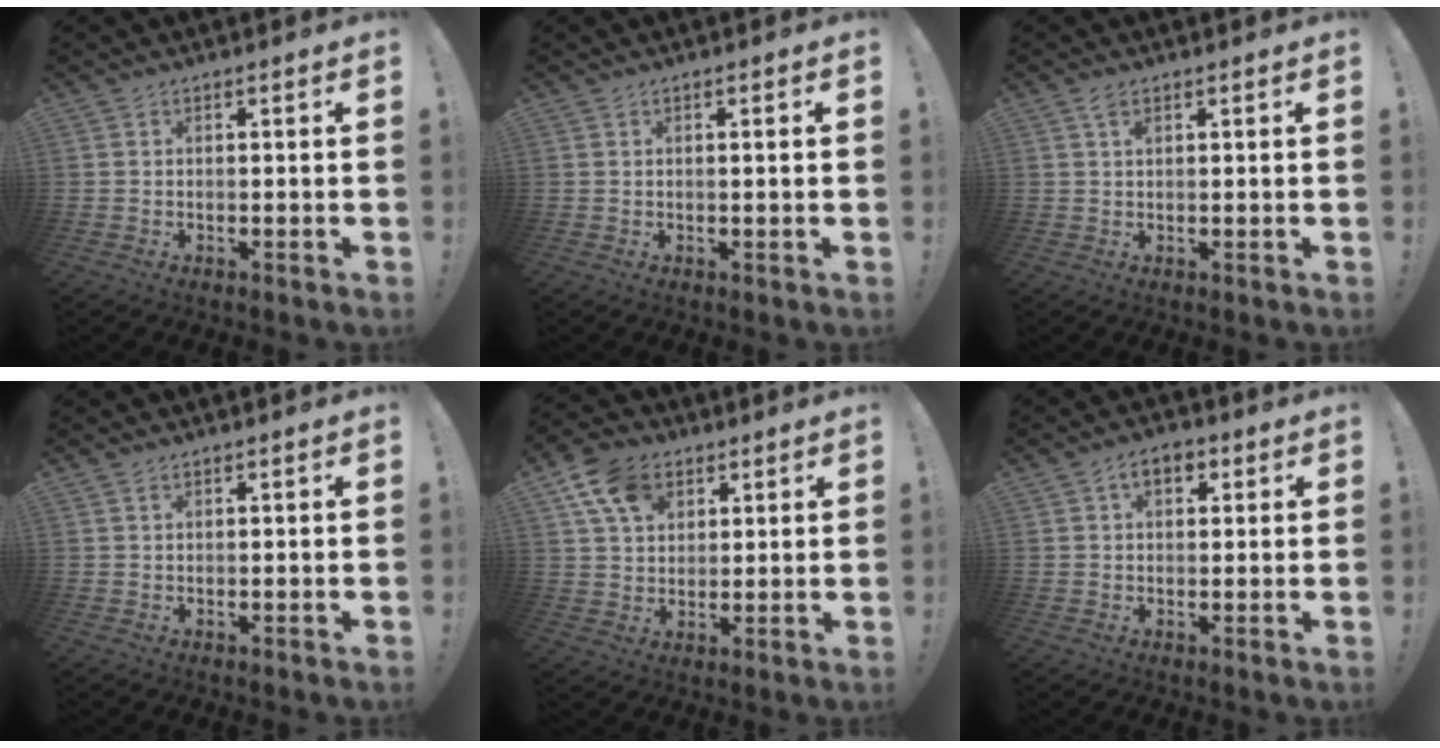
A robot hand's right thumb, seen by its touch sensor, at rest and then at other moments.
{"total": 1.3, "force": [0.1, -0.2, 1.3], "torque": [-0.016, -0.004, 0.000]}
{"total": 2.2, "force": [1.3, 1.0, 1.5], "torque": [-0.019, -0.003, 0.020]}
{"total": 0.8, "force": [0.6, 0.3, 0.3], "torque": [-0.001, -0.002, 0.011]}
{"total": 12.9, "force": [6.1, 9.3, 6.5], "torque": [-0.108, -0.015, 0.120]}
{"total": 5.4, "force": [1.8, 3.4, 3.8], "torque": [-0.051, 0.004, 0.029]}